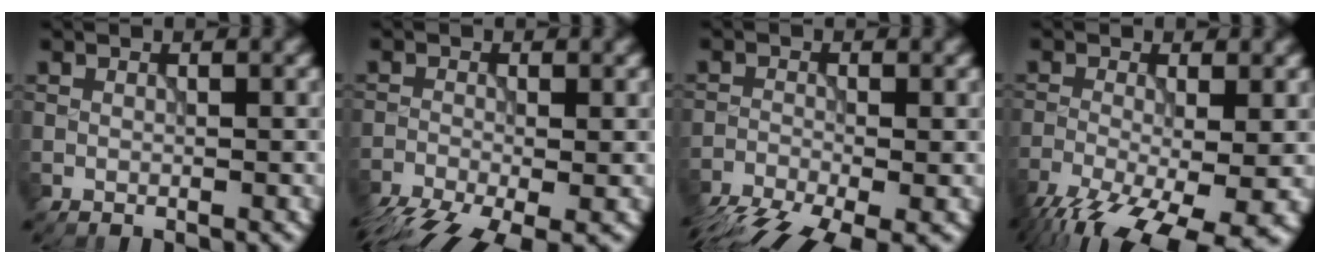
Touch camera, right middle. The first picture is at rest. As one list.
[{"total": 7.8, "force": [-5.7, 2.5, 4.8], "torque": [-0.103, -0.039, -0.095]}, {"total": 8.5, "force": [-6.7, 2.6, 4.6], "torque": [-0.091, -0.037, -0.111]}, {"total": 13.0, "force": [-7.9, 5.0, 9.1], "torque": [-0.159, -0.047, -0.104]}]